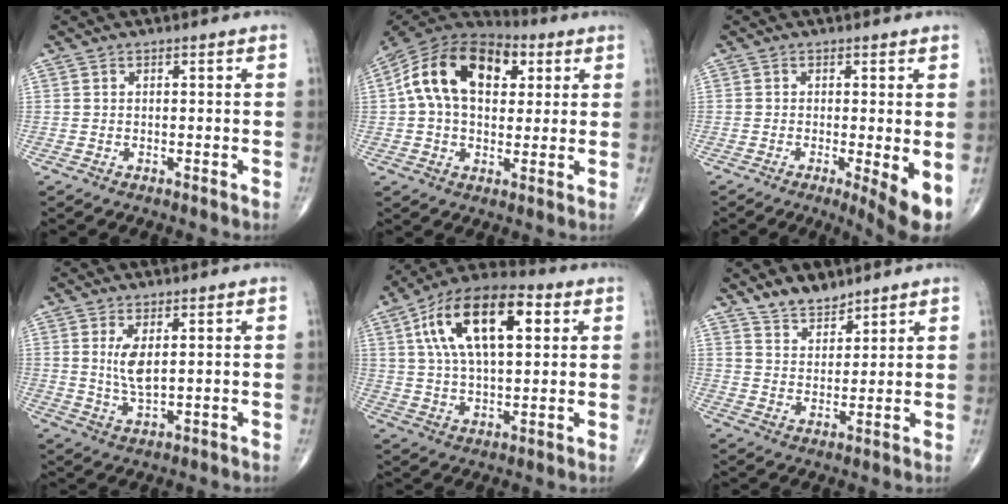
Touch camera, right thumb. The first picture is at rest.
{"total": 19.3, "force": [4.9, 12.2, 14.1], "torque": [-0.236, 0.019, 0.071]}
{"total": 6.3, "force": [-1.4, 1.2, 6.0], "torque": [-0.094, -0.020, -0.025]}
{"total": 5.2, "force": [1.4, 2.0, 4.6], "torque": [-0.091, -0.017, 0.034]}
{"total": 19.6, "force": [6.2, 9.2, 16.1], "torque": [-0.269, 0.009, 0.098]}
{"total": 6.2, "force": [5.2, 2.8, 2.0], "torque": [-0.009, -0.040, 0.098]}